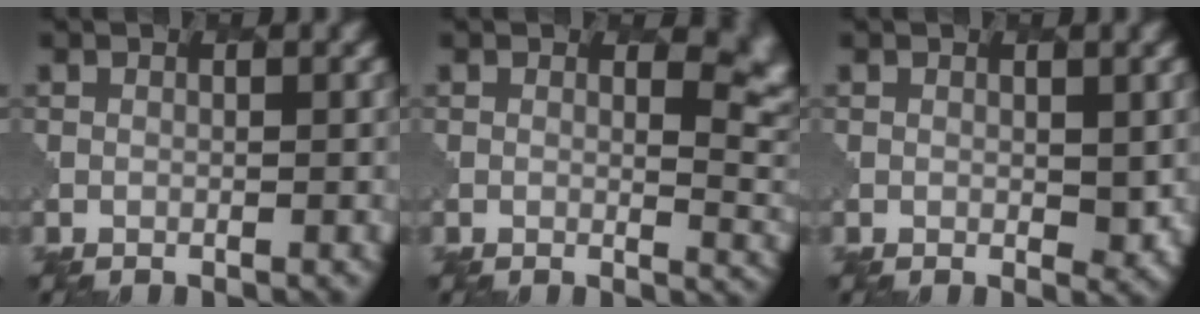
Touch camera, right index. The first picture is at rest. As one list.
[{"total": 5.0, "force": [1.8, 2.6, 3.8], "torque": [-0.032, -0.011, 0.028]}, {"total": 2.1, "force": [0.4, 1.3, 1.5], "torque": [-0.021, -0.006, 0.010]}]